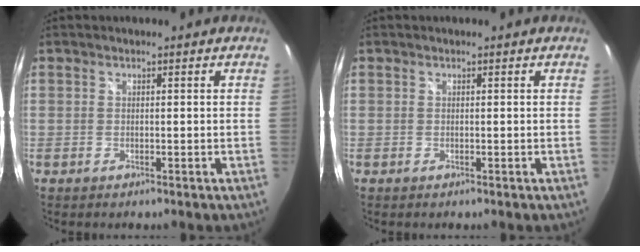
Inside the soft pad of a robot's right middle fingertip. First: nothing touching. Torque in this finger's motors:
{"motor_torque": [0.00, 0.00, 0.00, 0.00]}